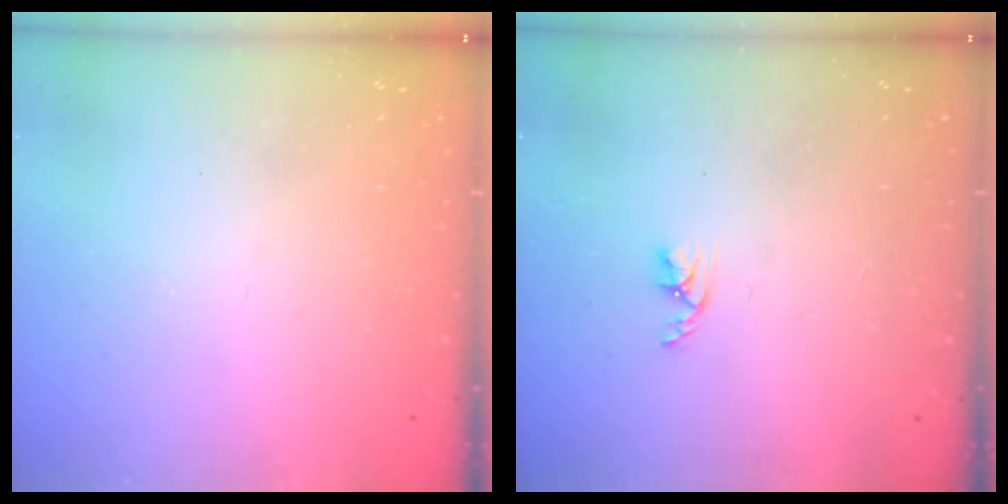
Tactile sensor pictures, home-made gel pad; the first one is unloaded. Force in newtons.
{"total": 2.7, "press": 2.7, "slide": 0.5}